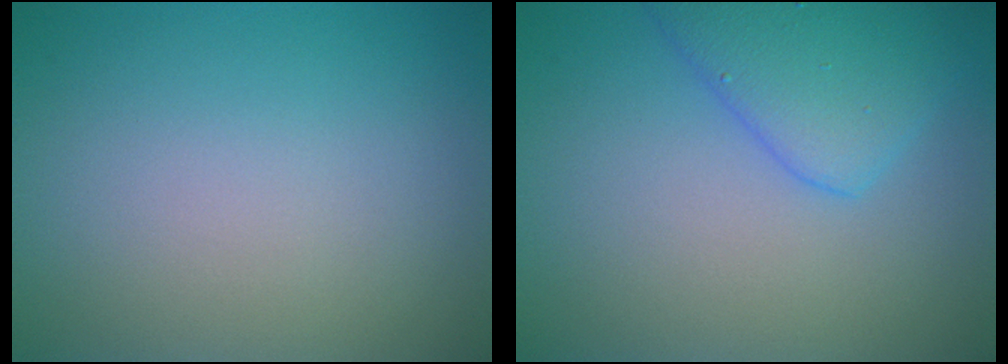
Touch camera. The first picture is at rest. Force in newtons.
{"total": 4.4, "press": 4.4, "slide": 0.0}